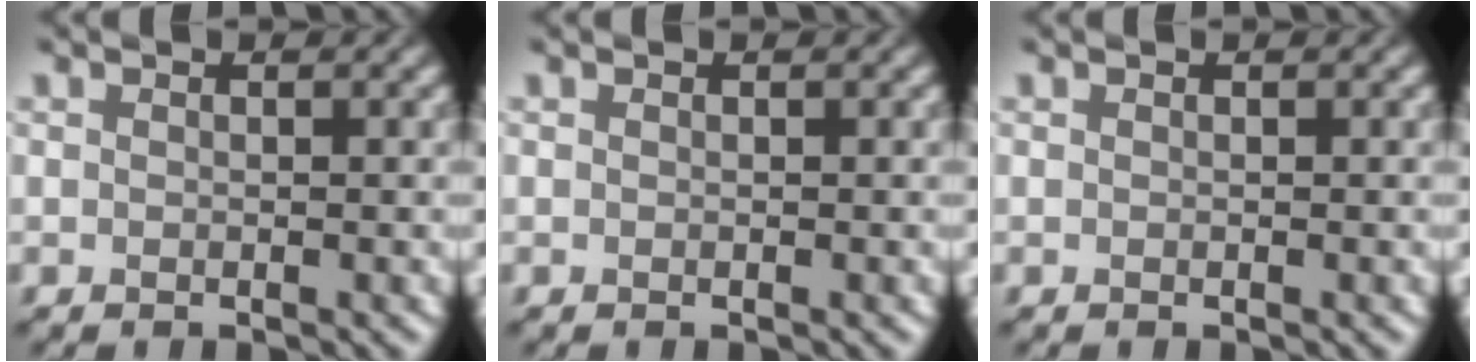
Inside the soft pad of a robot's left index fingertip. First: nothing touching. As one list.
[{"total": 0.0}, {"total": 0.0}]